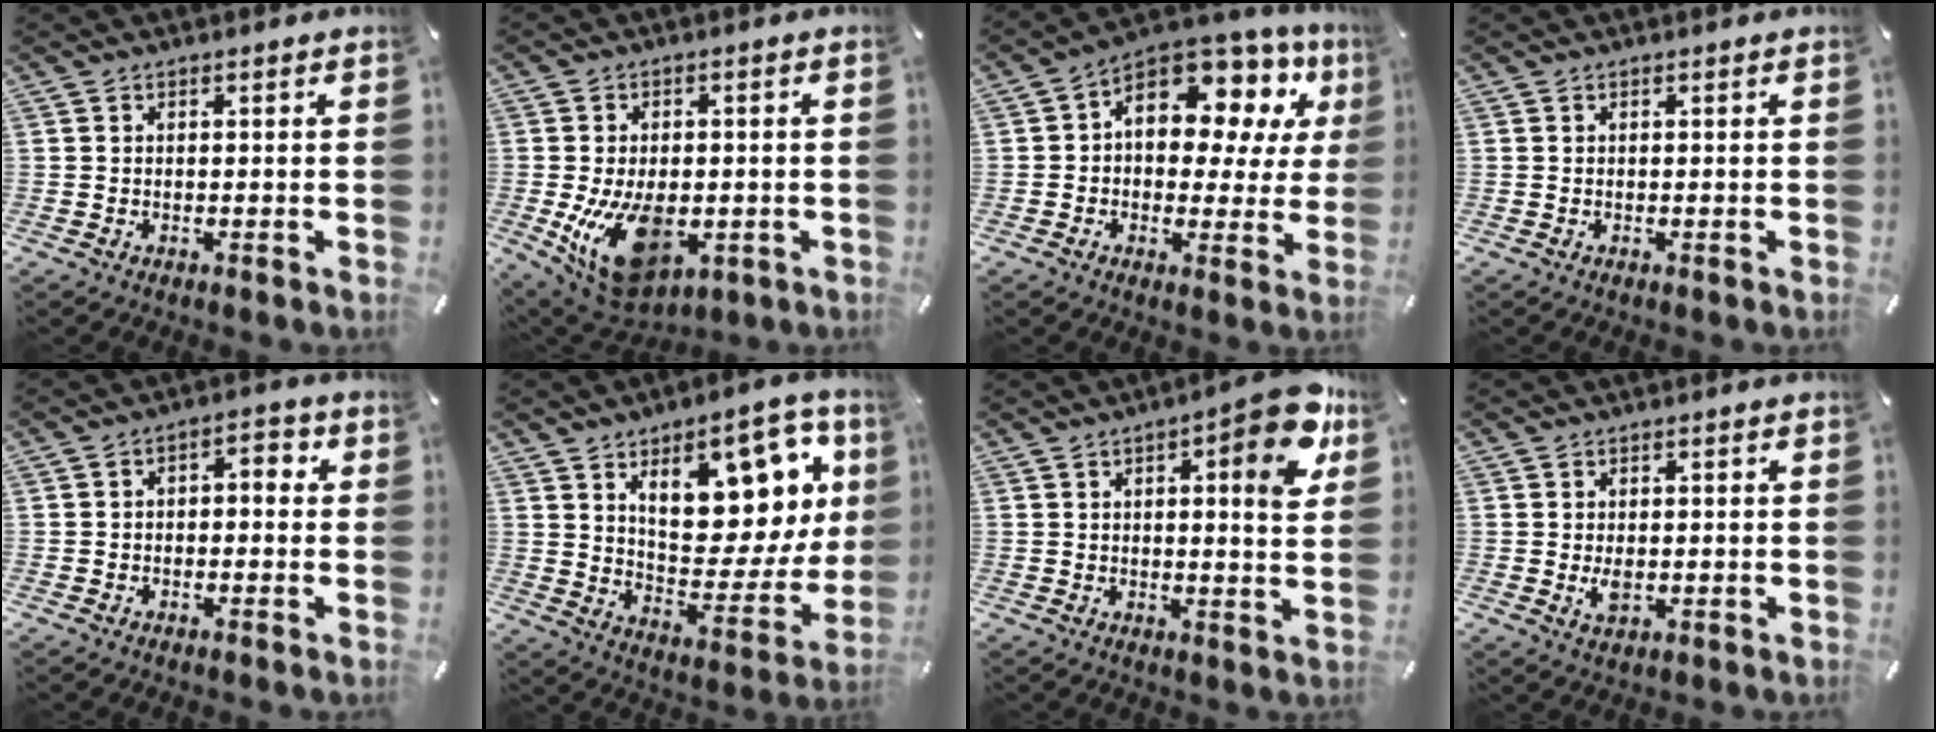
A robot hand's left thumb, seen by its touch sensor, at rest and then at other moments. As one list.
[{"total": 14.5, "force": [-3.3, 9.0, 10.9], "torque": [-0.203, -0.001, -0.046]}, {"total": 13.5, "force": [6.5, 8.3, 8.4], "torque": [-0.122, -0.053, 0.113]}, {"total": 0.0}, {"total": 3.5, "force": [-1.4, 2.2, 2.3], "torque": [-0.035, 0.016, -0.032]}, {"total": 20.7, "force": [10.4, 10.3, 14.7], "torque": [-0.195, -0.074, 0.171]}, {"total": 11.6, "force": [5.2, 3.0, 10.0], "torque": [-0.111, -0.037, 0.074]}, {"total": 2.9, "force": [-0.2, 1.8, 2.3], "torque": [-0.041, -0.003, -0.006]}]